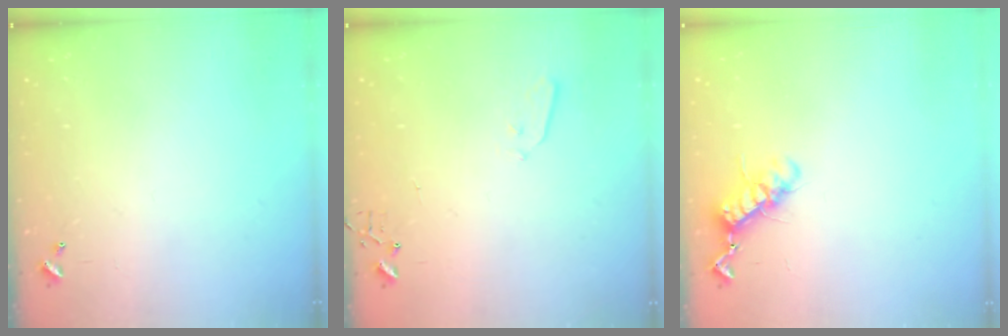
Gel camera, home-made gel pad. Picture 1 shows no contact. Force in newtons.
{"total": 3.5, "press": 3.5, "slide": 0.6}
{"total": 11.1, "press": 11.1, "slide": 0.3}